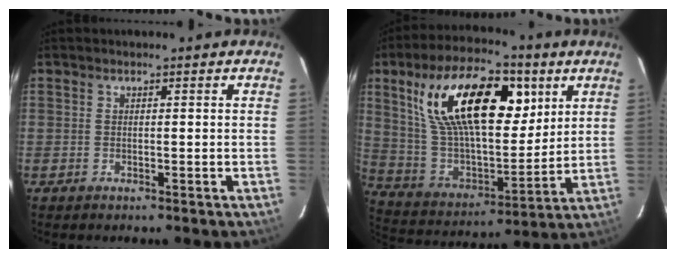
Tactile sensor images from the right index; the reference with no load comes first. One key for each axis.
{"total": 26.1, "fx": 10.7, "fy": 12.4, "fz": 20.3, "tx": -0.379, "ty": 0.022, "tz": 0.195}